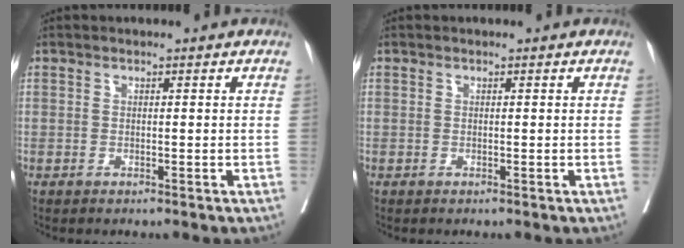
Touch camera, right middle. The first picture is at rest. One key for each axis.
{"total": 0.0}